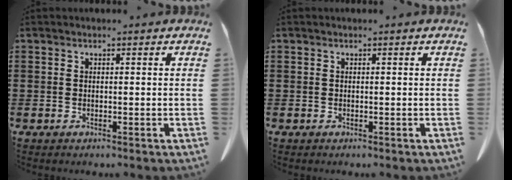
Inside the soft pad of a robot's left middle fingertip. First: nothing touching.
{"total": 0.0}